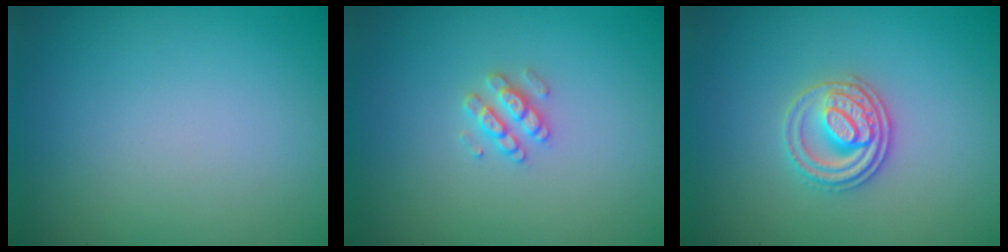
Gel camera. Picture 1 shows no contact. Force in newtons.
{"total": 1.9, "press": 1.9, "slide": 0.3}
{"total": 3.0, "press": 2.8, "slide": 0.9}